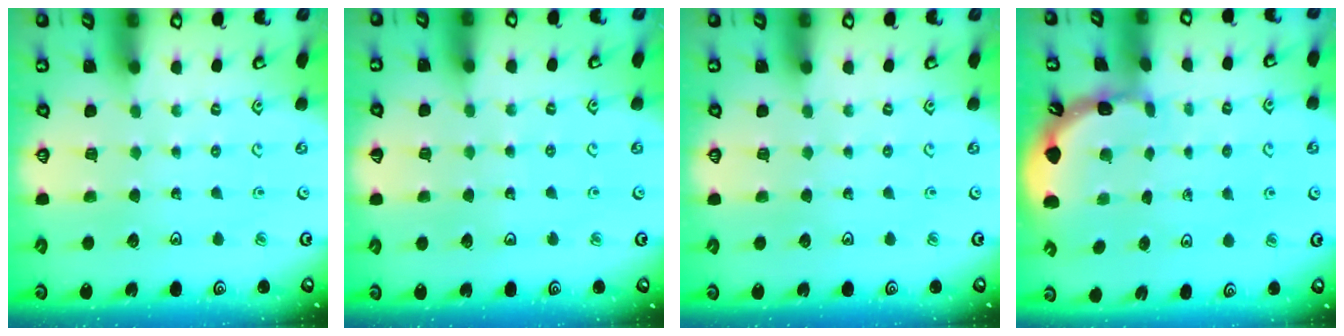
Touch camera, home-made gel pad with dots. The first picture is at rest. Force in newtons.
{"total": 2.8, "press": 2.8, "slide": 0.3}
{"total": 0.0}
{"total": 1.7, "press": 1.7, "slide": 0.1}